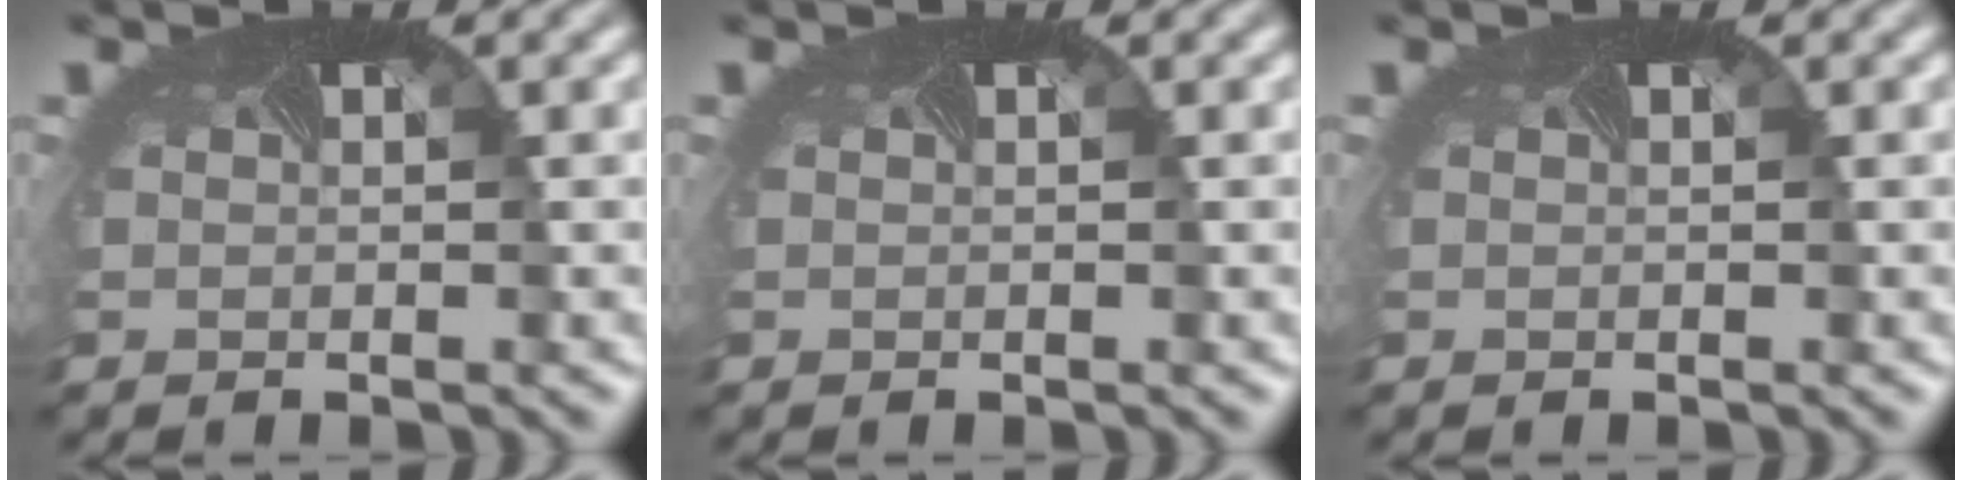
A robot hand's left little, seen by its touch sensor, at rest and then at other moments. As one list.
[{"total": 0.0}, {"total": 0.0}]